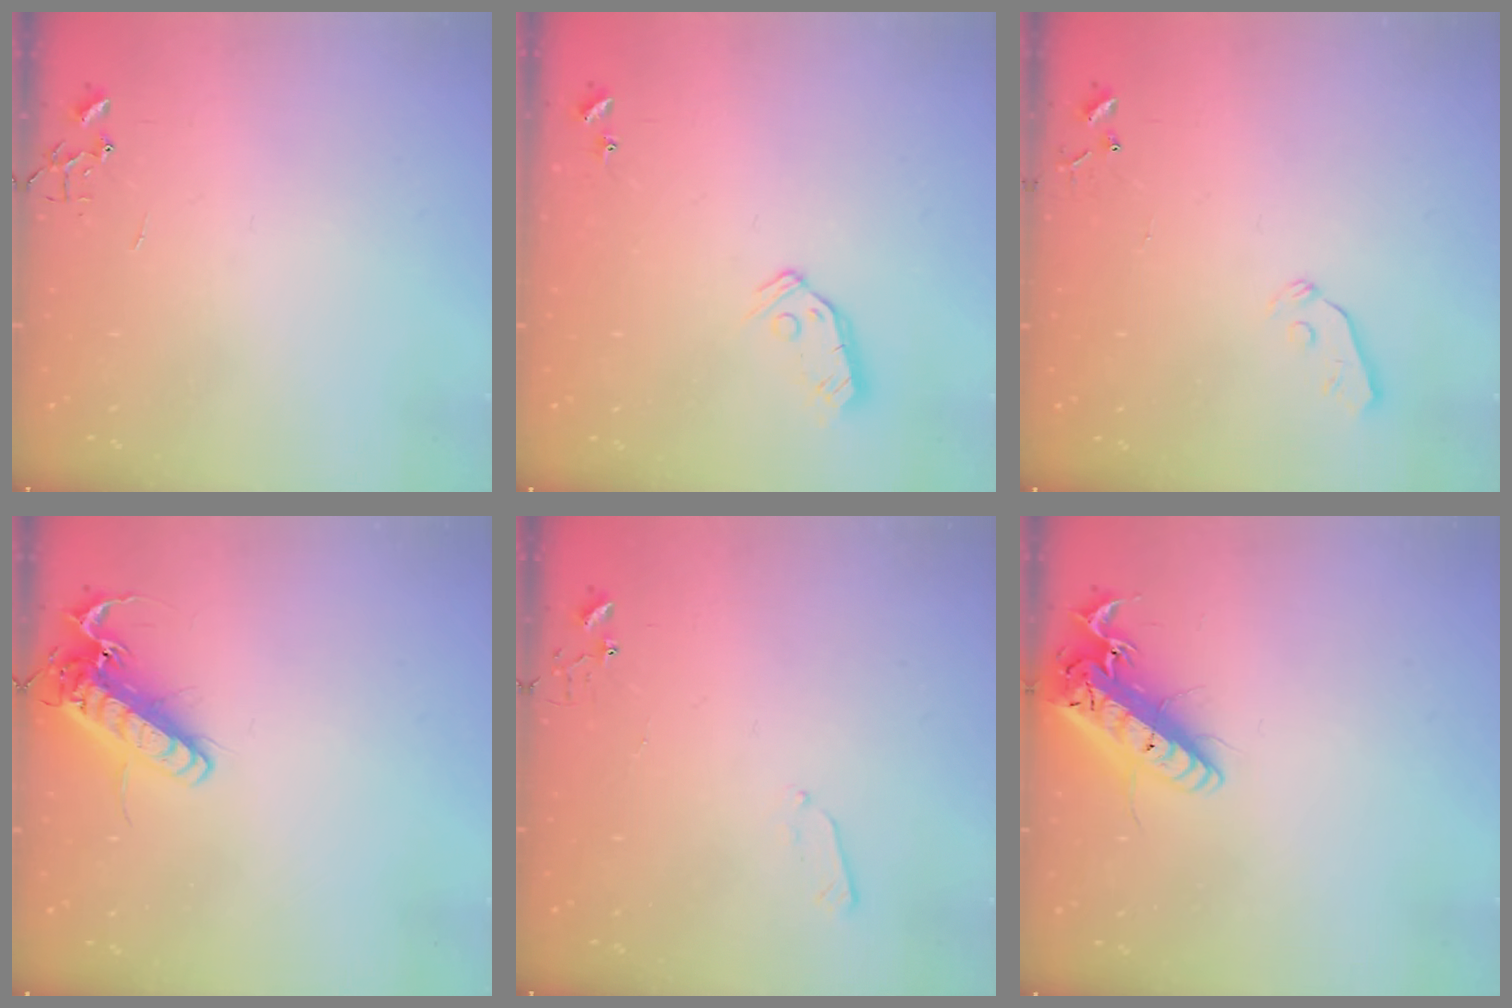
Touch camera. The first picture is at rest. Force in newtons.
{"total": 7.5, "press": 7.5, "slide": 0.4}
{"total": 3.8, "press": 3.7, "slide": 0.7}
{"total": 16.2, "press": 16.0, "slide": 2.5}
{"total": 3.4, "press": 3.4, "slide": 0.5}
{"total": 19.7, "press": 19.5, "slide": 2.7}